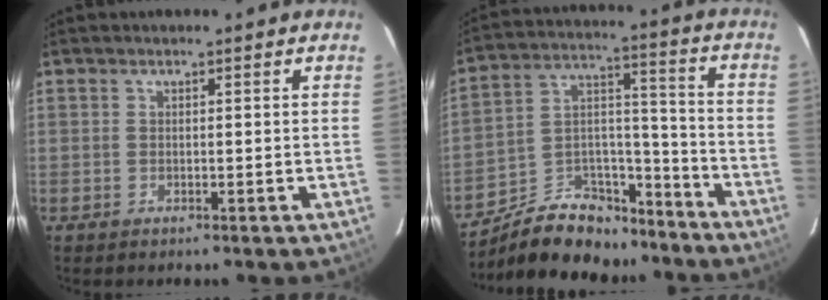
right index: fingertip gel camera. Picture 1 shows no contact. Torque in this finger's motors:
{"motor_torque": [0.57, -0.89, -0.04, -0.09]}